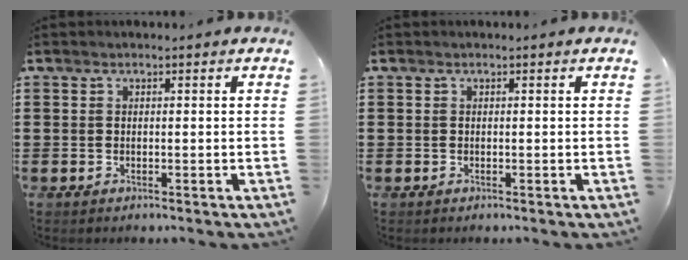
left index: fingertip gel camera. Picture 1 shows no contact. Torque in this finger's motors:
{"motor_torque": [-0.04, -0.04, 0.00, 0.00]}